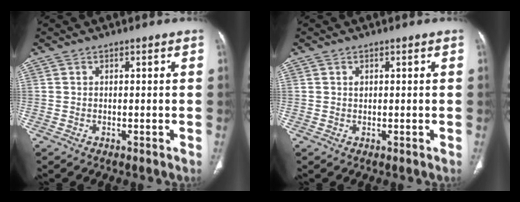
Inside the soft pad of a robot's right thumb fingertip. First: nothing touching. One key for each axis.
{"total": 0.8, "fx": 0.3, "fy": 0.5, "fz": 0.4, "tx": -0.004, "ty": -0.001, "tz": 0.007}